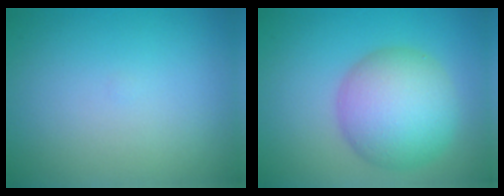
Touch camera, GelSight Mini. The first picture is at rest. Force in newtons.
{"total": 7.6, "press": 7.6, "slide": 0.4}